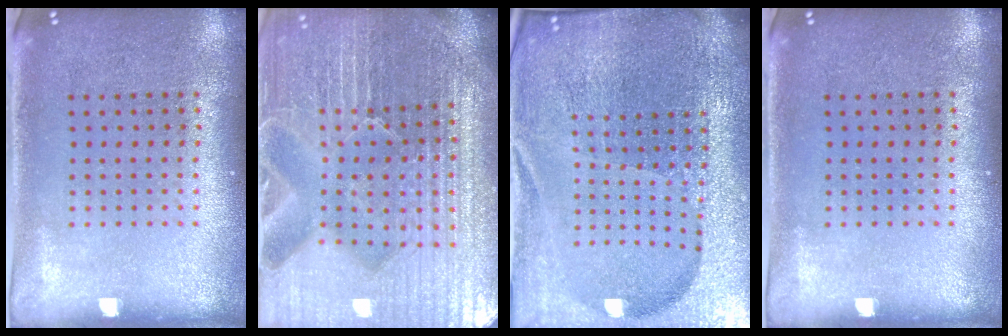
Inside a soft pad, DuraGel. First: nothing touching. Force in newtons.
{"total": 6.7, "press": 5.8, "slide": 3.3}
{"total": 6.3, "press": 5.5, "slide": 3.0}
{"total": 0.0}